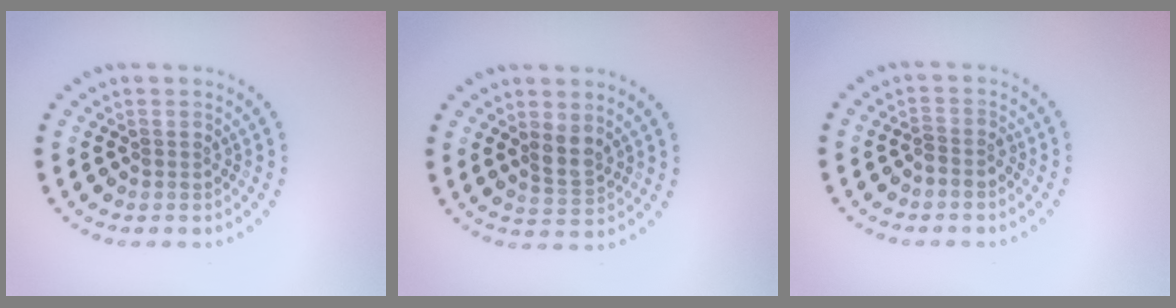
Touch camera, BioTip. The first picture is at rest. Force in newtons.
{"total": 2.1, "press": 1.8, "slide": 1.0}
{"total": 1.1, "press": 1.0, "slide": 0.6}